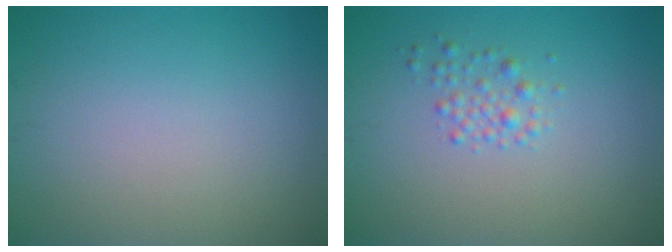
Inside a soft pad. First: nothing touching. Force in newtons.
{"total": 1.6, "press": 1.6, "slide": 0.0}